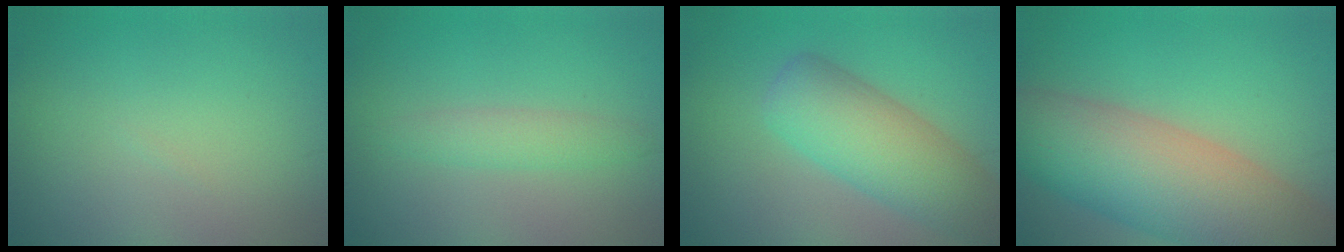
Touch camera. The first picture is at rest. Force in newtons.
{"total": 2.0, "press": 2.0, "slide": 0.1}
{"total": 6.7, "press": 6.7, "slide": 0.4}
{"total": 11.7, "press": 11.7, "slide": 0.7}